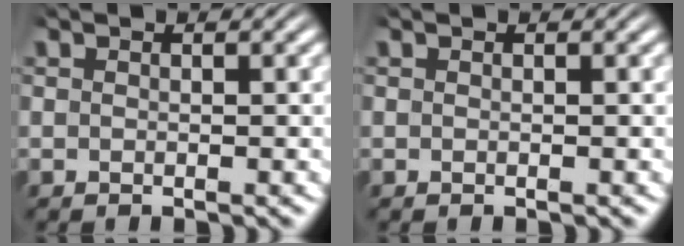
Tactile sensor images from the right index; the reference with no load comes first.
{"total": 0.0}